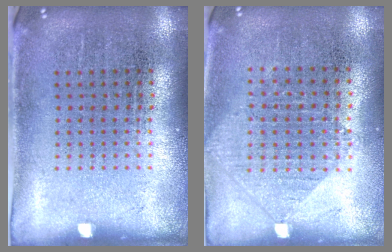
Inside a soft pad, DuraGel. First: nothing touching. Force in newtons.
{"total": 0.9, "press": 0.9, "slide": 0.2}